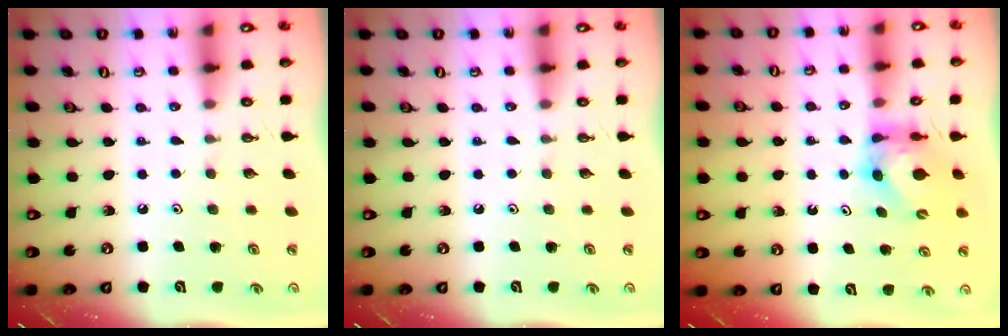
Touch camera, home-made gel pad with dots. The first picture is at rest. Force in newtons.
{"total": 0.0}
{"total": 5.8, "press": 5.7, "slide": 0.5}